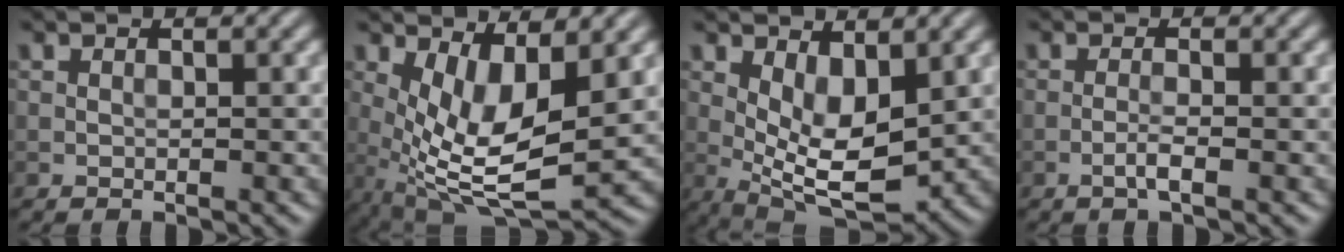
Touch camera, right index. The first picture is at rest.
{"total": 8.0, "force": [0.6, 2.9, 7.4], "torque": [-0.152, -0.019, 0.014]}
{"total": 6.5, "force": [0.9, 2.9, 5.7], "torque": [-0.104, -0.010, 0.019]}
{"total": 1.5, "force": [-0.7, 0.1, 1.3], "torque": [-0.025, 0.004, -0.017]}